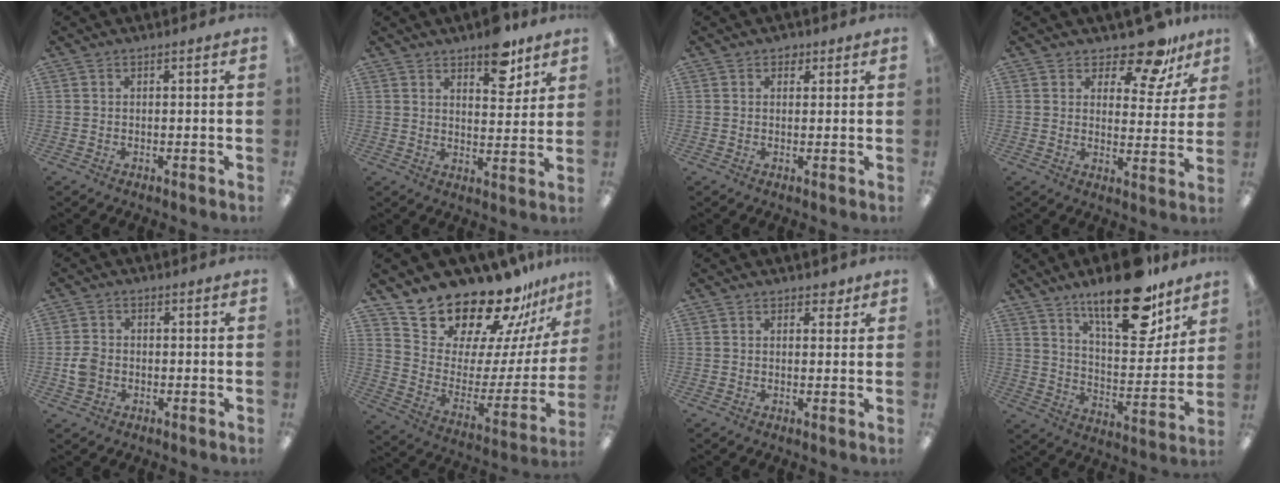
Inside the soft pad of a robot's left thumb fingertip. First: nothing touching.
{"total": 9.3, "force": [6.5, 4.3, 5.1], "torque": [-0.046, -0.041, 0.106]}
{"total": 1.9, "force": [1.2, 1.3, 0.7], "torque": [0.001, -0.004, 0.019]}
{"total": 10.6, "force": [8.6, 4.1, 4.7], "torque": [-0.058, -0.061, 0.151]}
{"total": 4.2, "force": [-1.0, 3.5, 2.2], "torque": [-0.043, 0.006, -0.018]}
{"total": 21.4, "force": [19.8, 6.7, 4.6], "torque": [-0.070, -0.175, 0.353]}
{"total": 2.2, "force": [1.5, 1.4, 0.9], "torque": [-0.003, -0.003, 0.023]}
{"total": 16.7, "force": [12.1, 6.3, 9.6], "torque": [-0.130, -0.071, 0.202]}